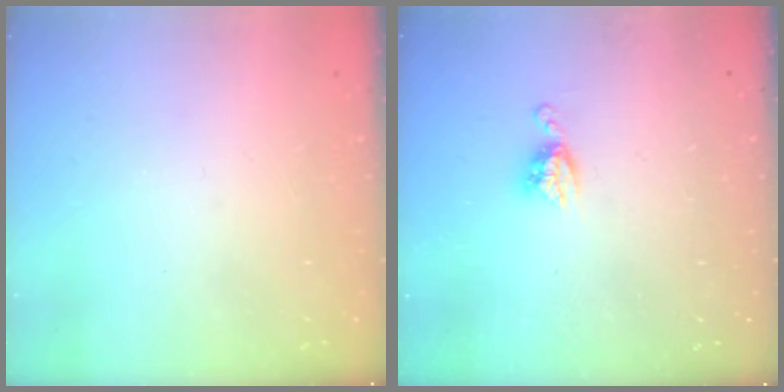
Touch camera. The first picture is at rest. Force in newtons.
{"total": 6.1, "press": 6.1, "slide": 0.5}